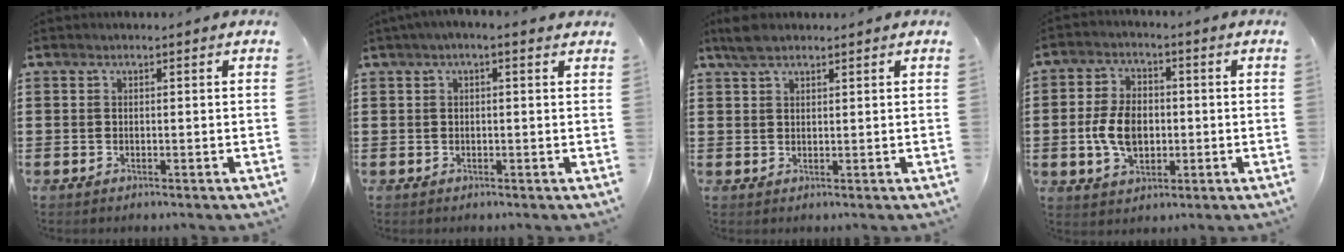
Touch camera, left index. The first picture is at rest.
{"total": 1.4, "force": [0.2, 0.2, 1.3], "torque": [-0.025, 0.000, 0.004]}
{"total": 3.2, "force": [2.4, 1.2, 1.7], "torque": [-0.039, 0.007, 0.044]}
{"total": 7.4, "force": [-0.9, 4.8, 5.5], "torque": [-0.121, 0.000, -0.024]}